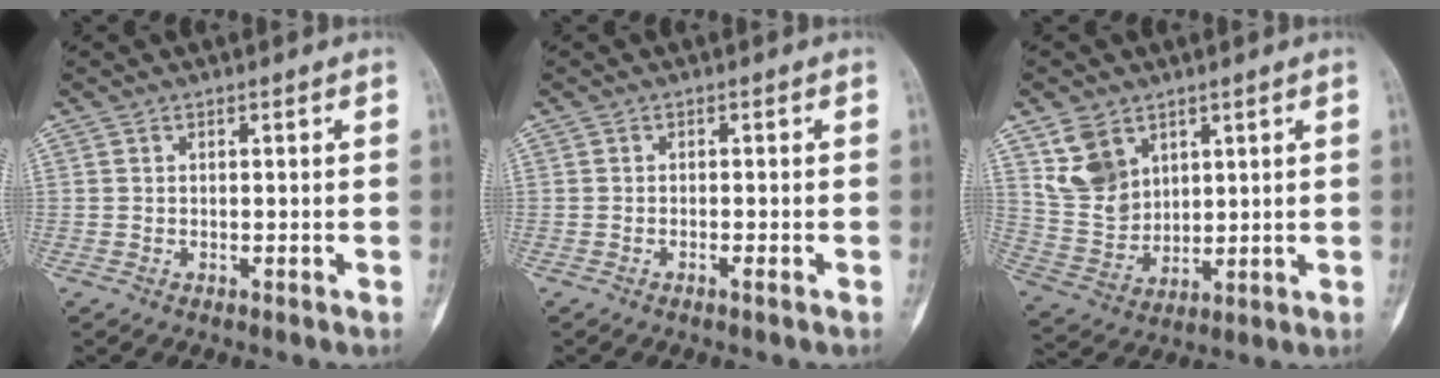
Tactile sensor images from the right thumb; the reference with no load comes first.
{"total": 0.9, "force": [-0.5, 0.0, 0.7], "torque": [-0.015, 0.003, -0.009]}
{"total": 9.8, "force": [5.2, 7.0, 4.4], "torque": [-0.068, -0.025, 0.119]}